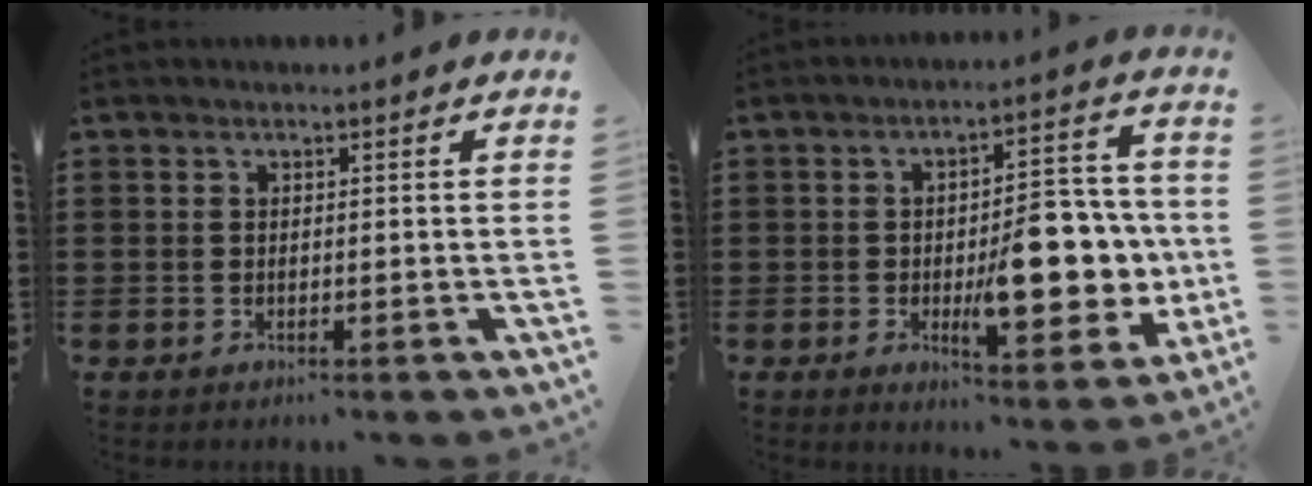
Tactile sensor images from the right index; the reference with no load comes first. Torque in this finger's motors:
{"motor_torque": [0.99, -0.66, 0.93, 0.21]}